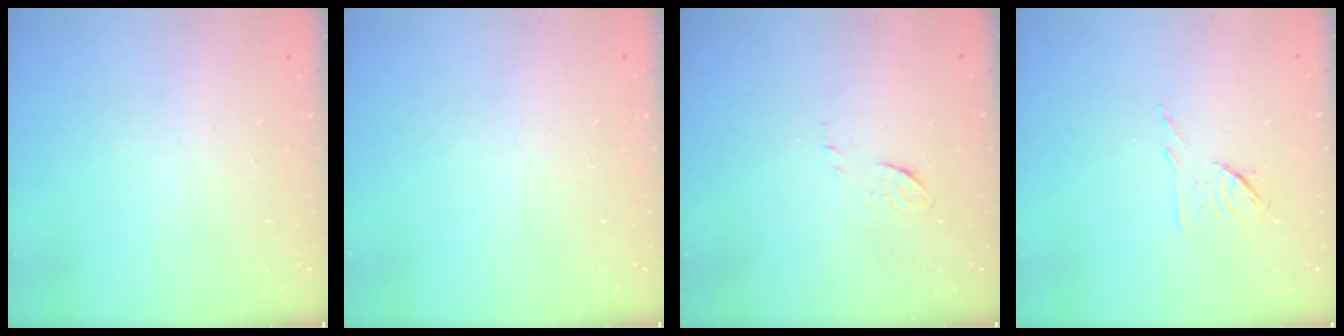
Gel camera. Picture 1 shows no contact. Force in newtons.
{"total": 0.0}
{"total": 5.0, "press": 4.9, "slide": 1.2}
{"total": 6.4, "press": 6.3, "slide": 1.2}